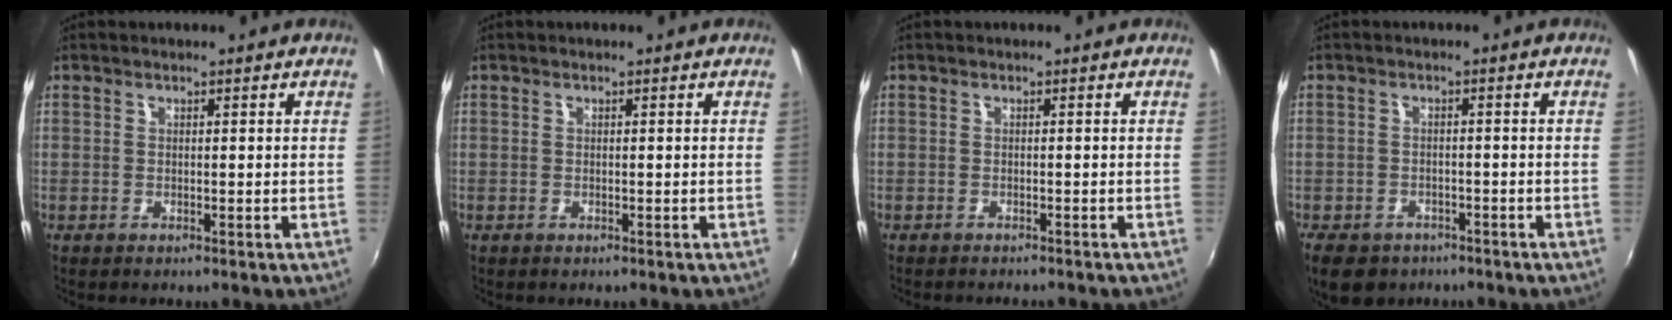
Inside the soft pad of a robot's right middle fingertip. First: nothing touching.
{"total": 0.0}
{"total": 2.6, "force": [-2.5, 0.5, 0.8], "torque": [-0.023, -0.012, -0.037]}
{"total": 8.7, "force": [-5.8, 5.5, 3.6], "torque": [-0.092, -0.018, -0.088]}